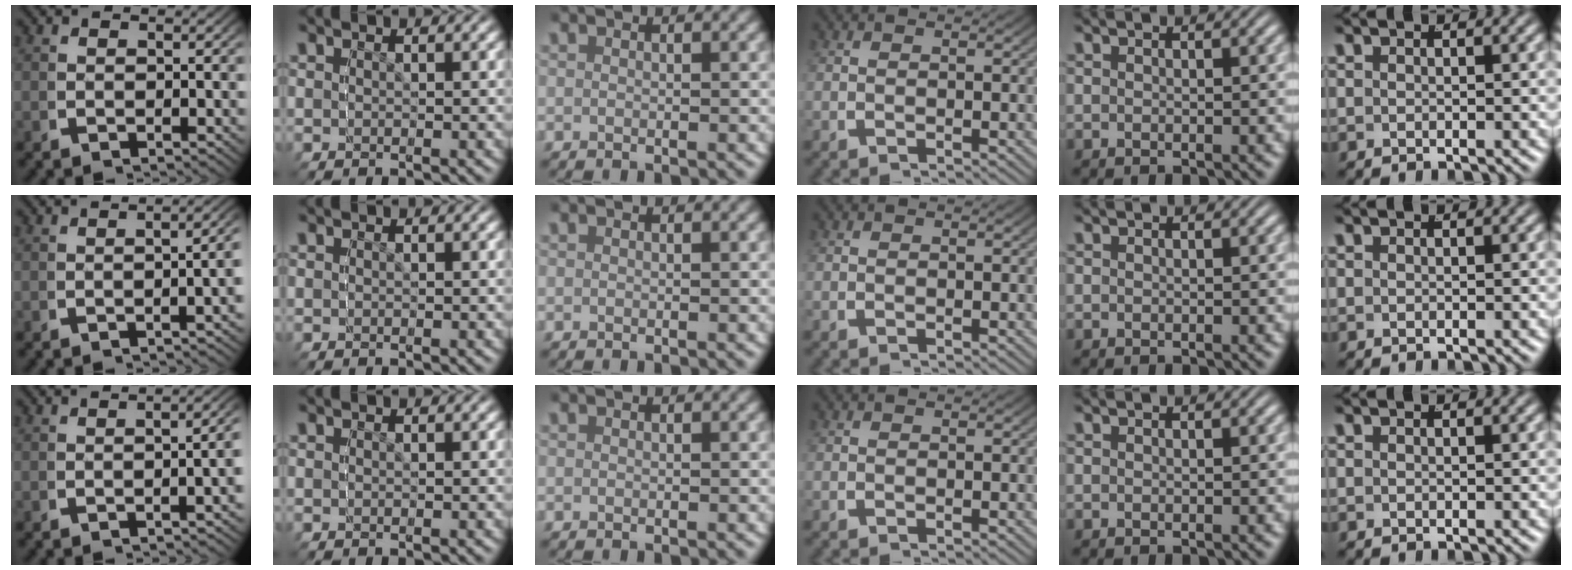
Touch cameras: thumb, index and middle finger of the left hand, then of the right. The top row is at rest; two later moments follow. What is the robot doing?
{"motion": "grasp_and_lifting", "object": "bottle"}